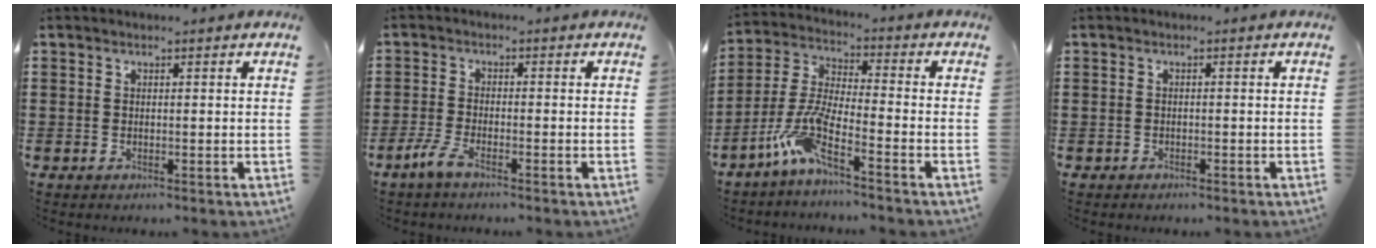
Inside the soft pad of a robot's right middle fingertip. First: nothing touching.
{"total": 3.5, "force": [-2.6, 0.7, 2.3], "torque": [-0.067, -0.010, -0.055]}
{"total": 8.2, "force": [-5.8, 0.8, 5.8], "torque": [-0.146, -0.020, -0.117]}
{"total": 0.9, "force": [-0.8, 0.4, -0.1], "torque": [0.001, 0.001, -0.018]}